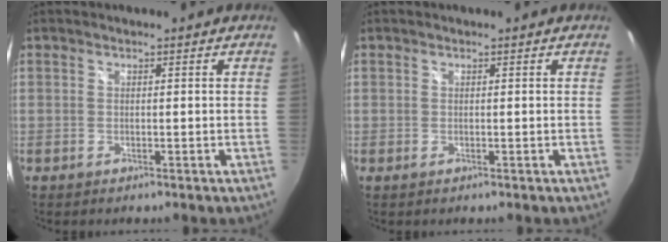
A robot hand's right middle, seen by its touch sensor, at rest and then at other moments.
{"total": 0.0}